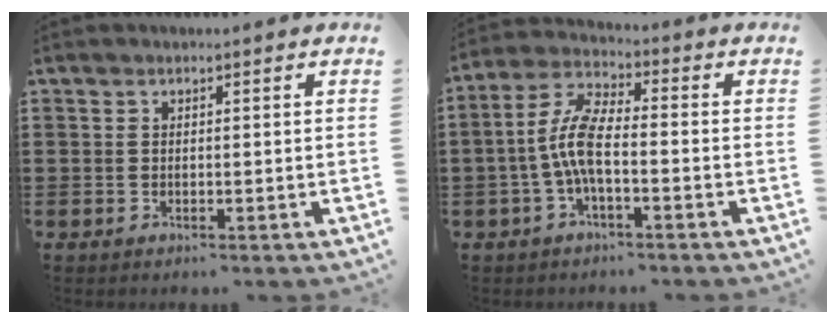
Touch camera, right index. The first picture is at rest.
{"total": 7.4, "force": [-1.8, 2.3, 6.8], "torque": [-0.154, -0.005, -0.039]}